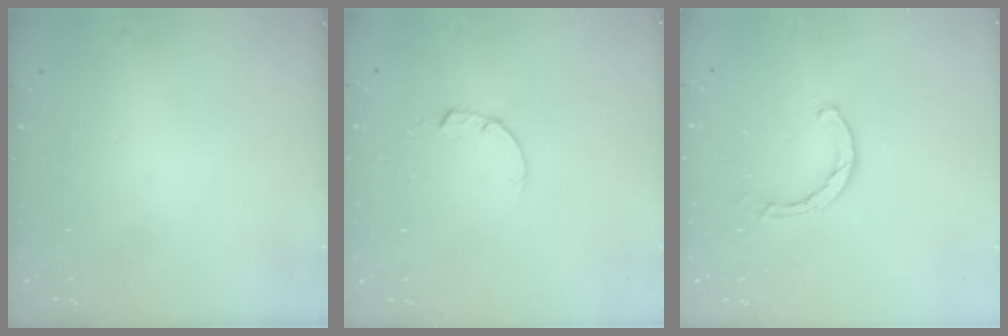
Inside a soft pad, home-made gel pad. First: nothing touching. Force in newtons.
{"total": 1.5, "press": 1.5, "slide": 0.3}
{"total": 2.5, "press": 2.5, "slide": 0.1}